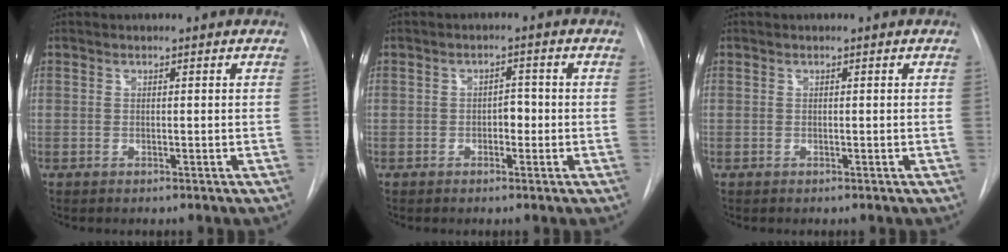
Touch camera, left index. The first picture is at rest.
{"total": 2.0, "force": [-0.9, 1.1, 1.4], "torque": [-0.013, 0.002, -0.014]}
{"total": 0.0}